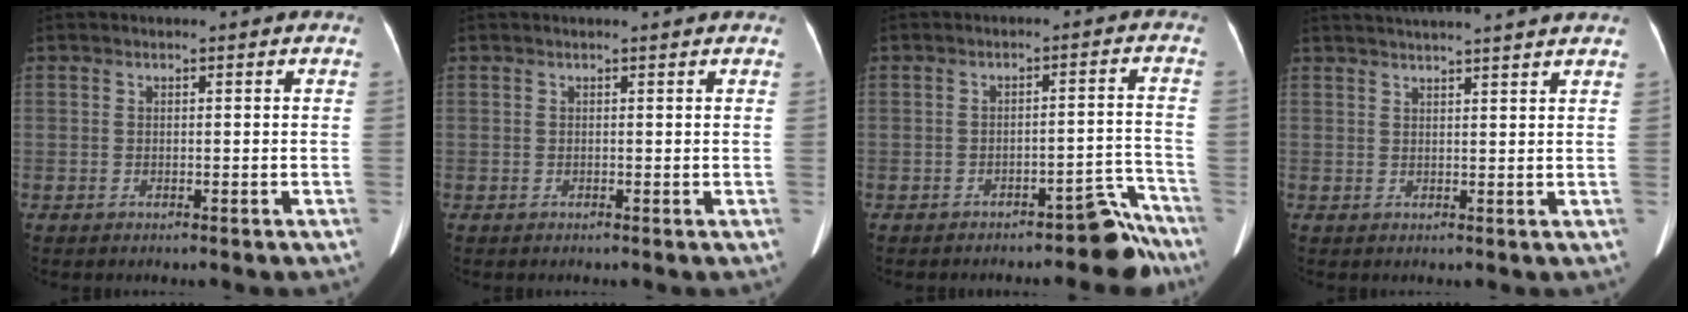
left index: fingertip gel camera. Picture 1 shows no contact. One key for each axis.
{"total": 2.1, "fx": 1.9, "fy": -0.1, "fz": 0.7, "tx": -0.011, "ty": 0.015, "tz": 0.022}
{"total": 5.5, "fx": -4.9, "fy": 1.3, "fz": 2.1, "tx": 0.000, "ty": 0.027, "tz": -0.065}
{"total": 12.6, "fx": 11.5, "fy": -0.7, "fz": 5.2, "tx": -0.087, "ty": 0.016, "tz": 0.147}